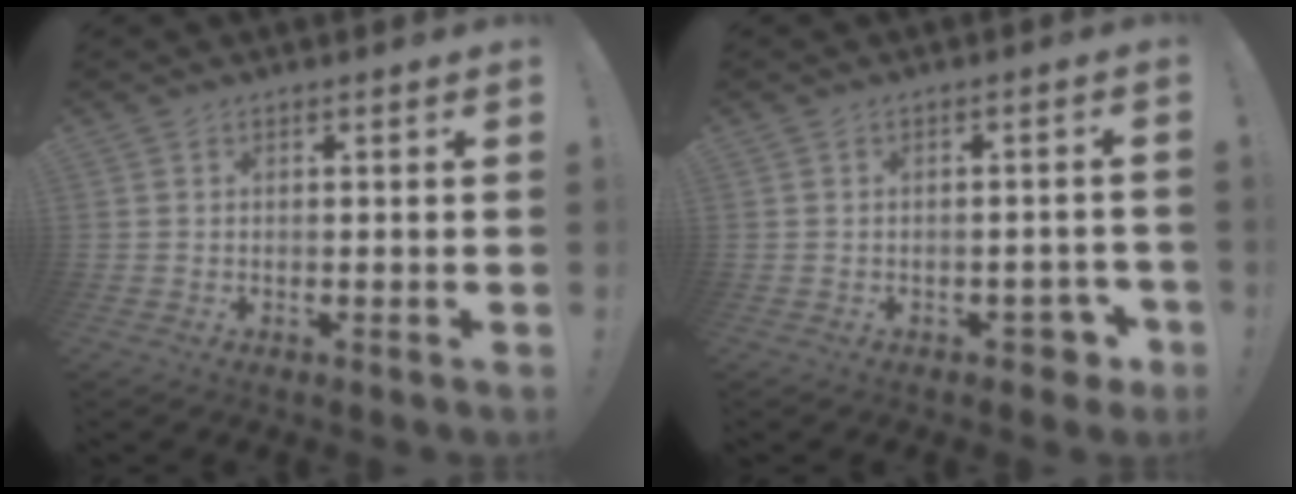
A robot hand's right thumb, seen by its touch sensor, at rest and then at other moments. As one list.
[{"total": 5.3, "force": [-2.6, 3.3, 3.3], "torque": [-0.036, 0.018, -0.038]}]